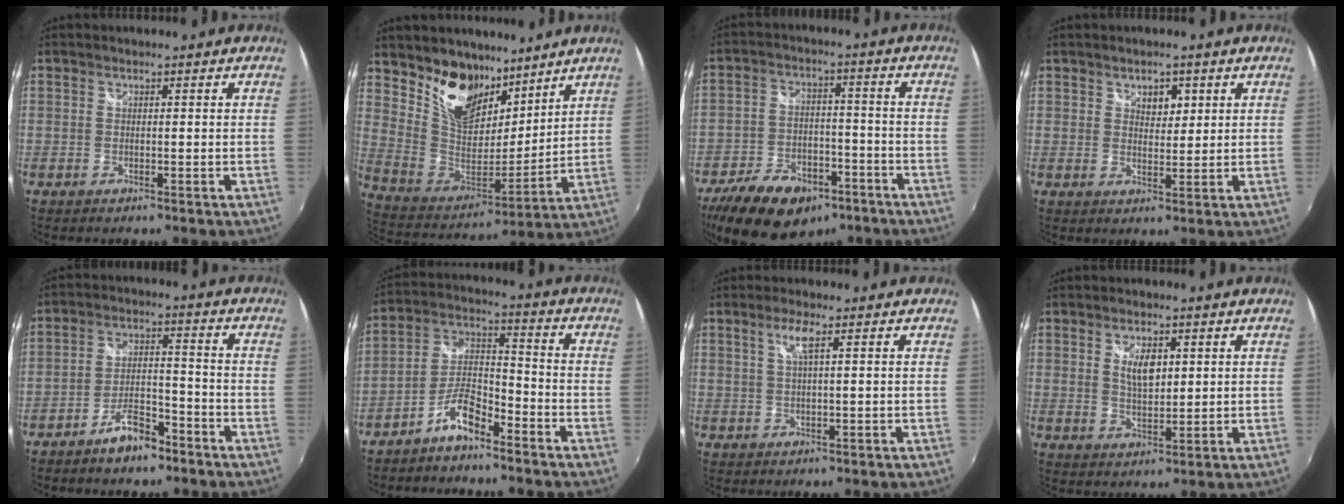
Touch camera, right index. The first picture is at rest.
{"total": 15.6, "force": [10.9, 8.8, 6.8], "torque": [-0.145, -0.002, 0.210]}
{"total": 18.1, "force": [-11.5, 10.0, 9.7], "torque": [-0.214, -0.012, -0.176]}
{"total": 3.3, "force": [1.6, 2.2, 1.8], "torque": [-0.021, 0.005, 0.027]}
{"total": 7.0, "force": [-5.3, 2.5, 3.9], "torque": [-0.081, 0.015, -0.084]}
{"total": 7.6, "force": [-5.6, 2.1, 4.6], "torque": [-0.104, 0.025, -0.103]}
{"total": 2.9, "force": [1.2, -0.2, 2.6], "torque": [-0.053, 0.000, 0.024]}
{"total": 5.2, "force": [1.7, 2.6, 4.1], "torque": [-0.069, -0.001, 0.032]}